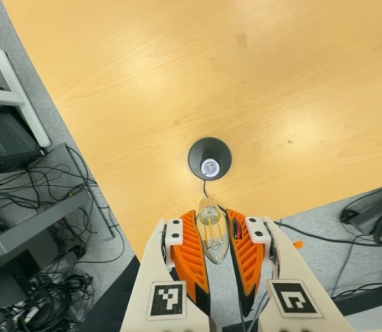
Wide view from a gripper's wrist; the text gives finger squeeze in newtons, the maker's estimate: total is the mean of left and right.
{"total": 22.2, "left": 25.9, "right": 18.4}